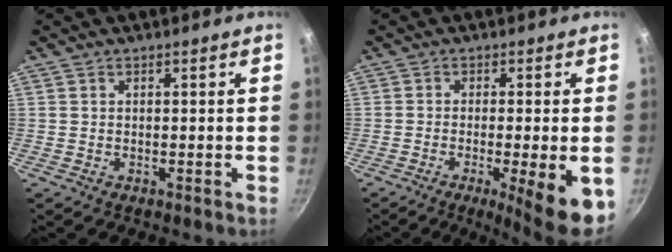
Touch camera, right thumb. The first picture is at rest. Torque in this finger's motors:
{"motor_torque": [0.31, 0.69, 0.86, -0.25, 0.07]}